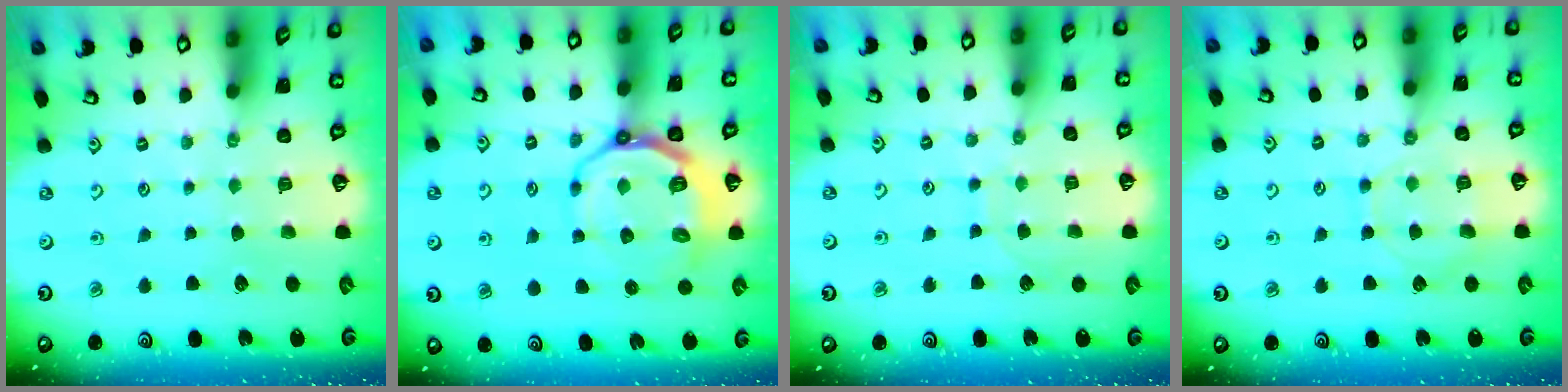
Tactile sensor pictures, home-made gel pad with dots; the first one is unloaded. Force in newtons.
{"total": 10.7, "press": 10.2, "slide": 3.4}
{"total": 6.4, "press": 6.4, "slide": 0.2}
{"total": 8.8, "press": 8.8, "slide": 0.9}